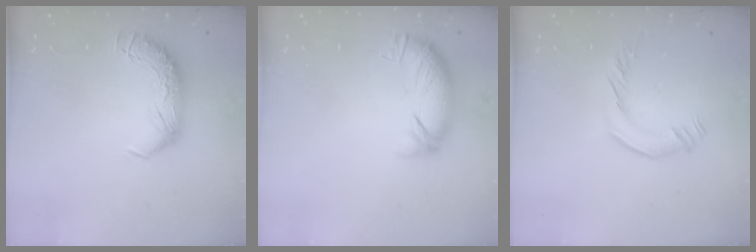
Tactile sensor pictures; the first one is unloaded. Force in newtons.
{"total": 5.3, "press": 4.9, "slide": 2.0}
{"total": 1.7, "press": 1.4, "slide": 0.8}